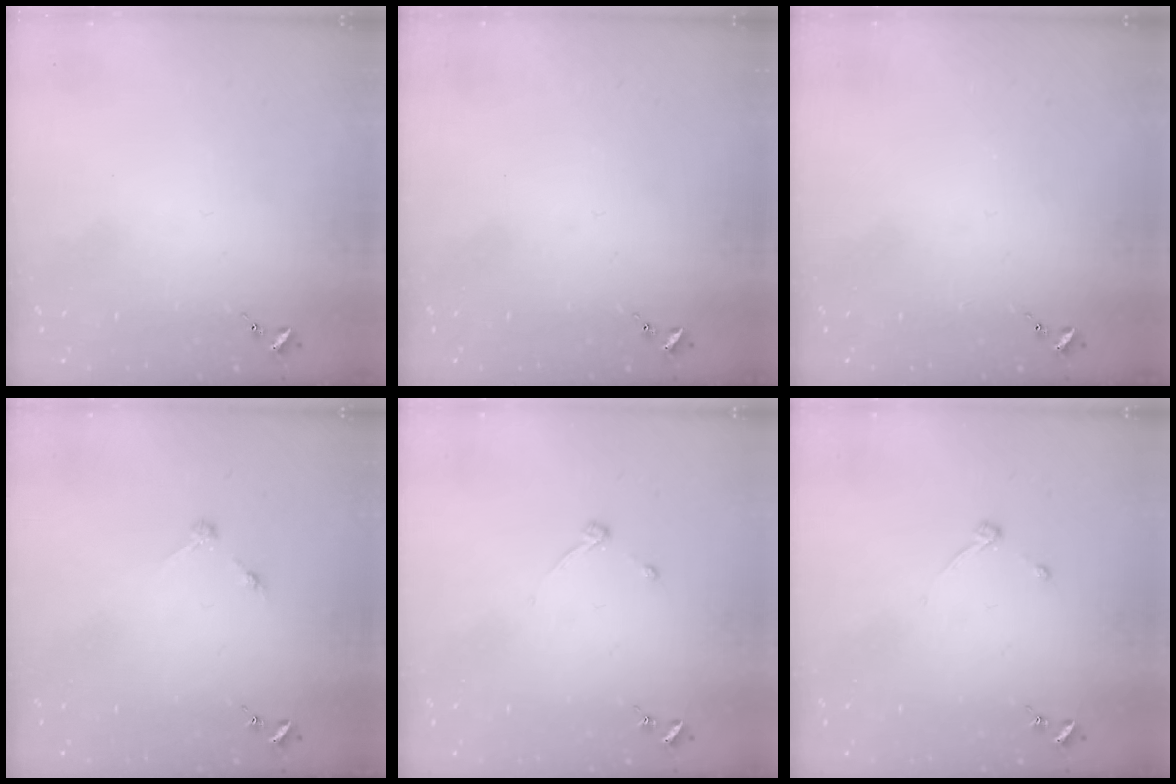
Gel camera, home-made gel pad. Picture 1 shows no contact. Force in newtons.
{"total": 0.0}
{"total": 0.0}
{"total": 2.8, "press": 2.8, "slide": 0.3}
{"total": 3.3, "press": 3.2, "slide": 0.6}
{"total": 3.3, "press": 3.2, "slide": 0.6}